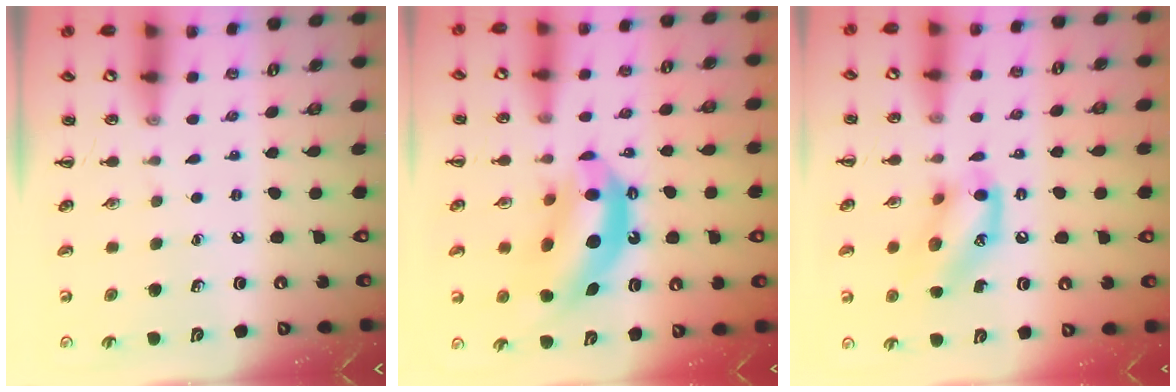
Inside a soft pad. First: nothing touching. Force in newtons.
{"total": 13.2, "press": 12.8, "slide": 3.5}
{"total": 13.9, "press": 13.7, "slide": 2.3}